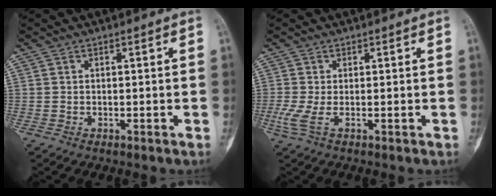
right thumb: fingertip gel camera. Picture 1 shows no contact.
{"total": 2.6, "force": [-0.6, 0.7, 2.4], "torque": [-0.071, -0.008, -0.012]}